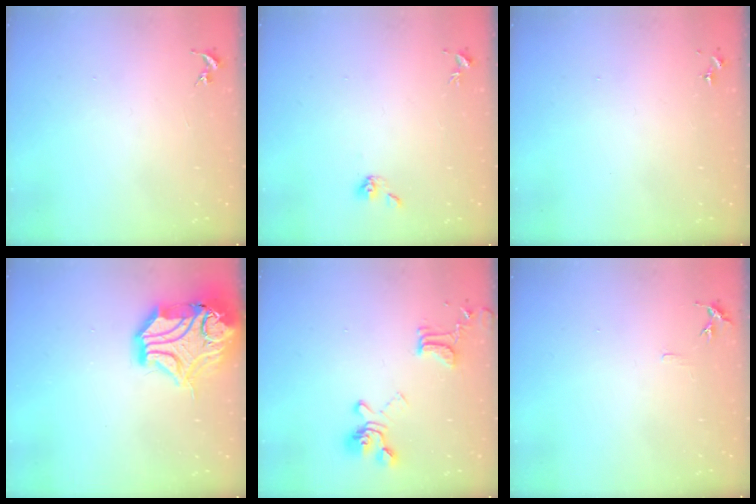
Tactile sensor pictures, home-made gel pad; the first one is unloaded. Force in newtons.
{"total": 5.2, "press": 4.8, "slide": 1.8}
{"total": 0.0}
{"total": 21.7, "press": 21.5, "slide": 2.9}
{"total": 16.2, "press": 16.2, "slide": 1.7}
{"total": 5.0, "press": 4.9, "slide": 0.5}